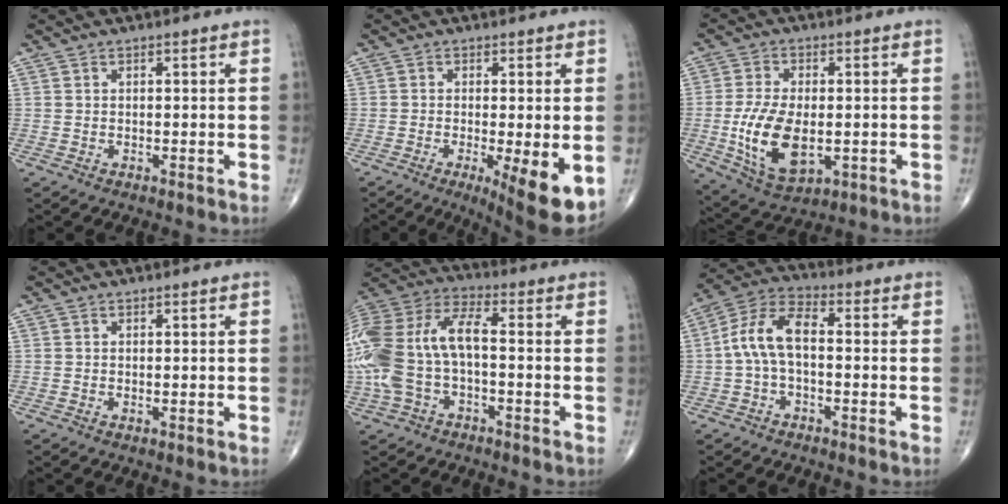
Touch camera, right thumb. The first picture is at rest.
{"total": 10.2, "force": [-3.1, 2.4, 9.4], "torque": [-0.134, -0.023, -0.043]}
{"total": 13.1, "force": [-2.0, 7.0, 10.9], "torque": [-0.208, -0.010, -0.023]}
{"total": 0.0}
{"total": 19.7, "force": [-2.1, 10.3, 16.6], "torque": [-0.388, 0.040, -0.040]}
{"total": 9.4, "force": [-0.5, 4.9, 8.0], "torque": [-0.160, 0.034, -0.019]}